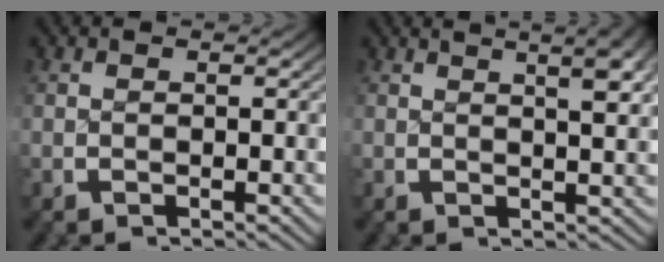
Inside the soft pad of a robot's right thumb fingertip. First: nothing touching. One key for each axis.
{"total": 4.7, "fx": 2.0, "fy": 1.5, "fz": 4.0, "tx": -0.044, "ty": 0.007, "tz": 0.029}